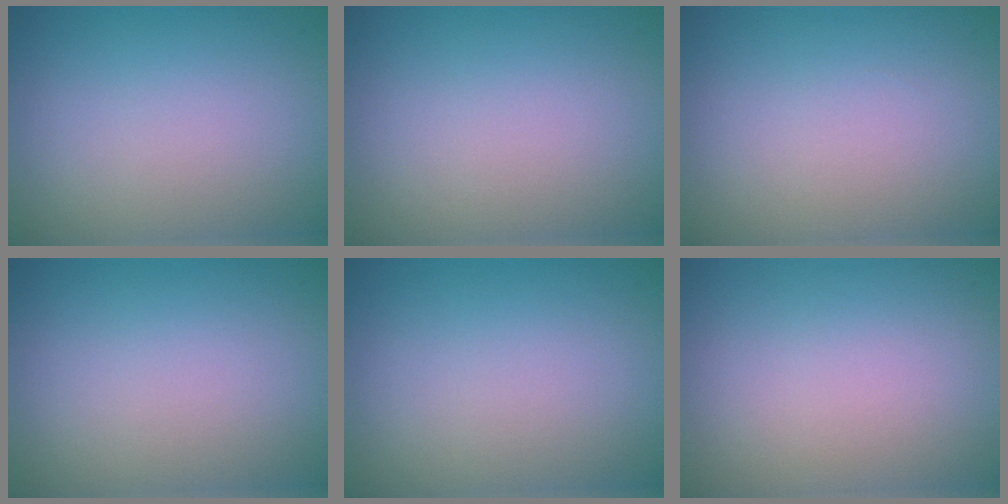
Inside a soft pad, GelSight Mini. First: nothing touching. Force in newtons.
{"total": 0.0}
{"total": 0.0}
{"total": 0.0}
{"total": 0.0}
{"total": 0.0}